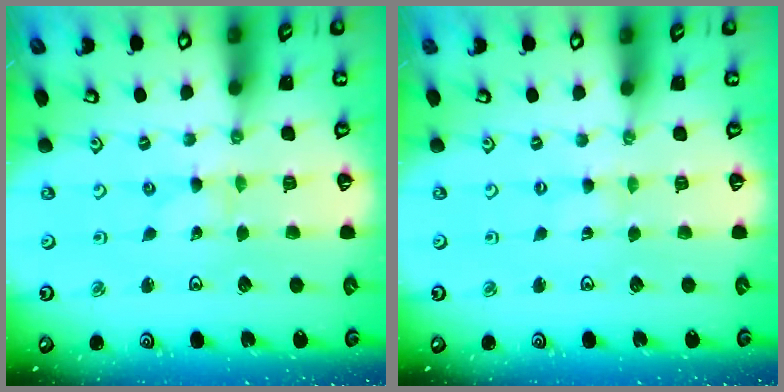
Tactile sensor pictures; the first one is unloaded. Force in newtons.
{"total": 0.0}